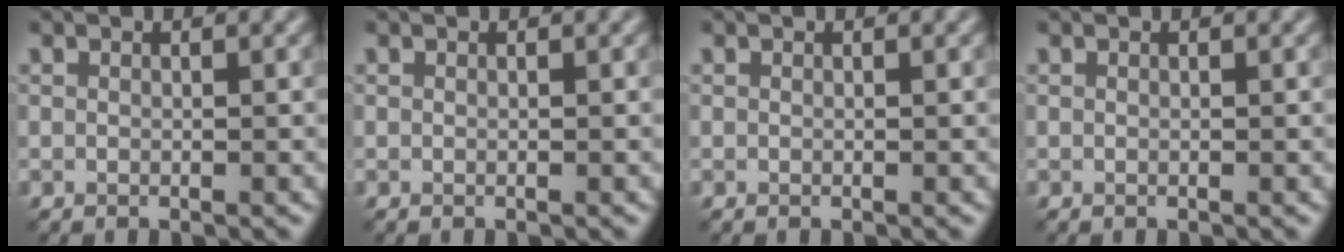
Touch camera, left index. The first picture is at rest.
{"total": 0.0}
{"total": 0.0}
{"total": 0.0}